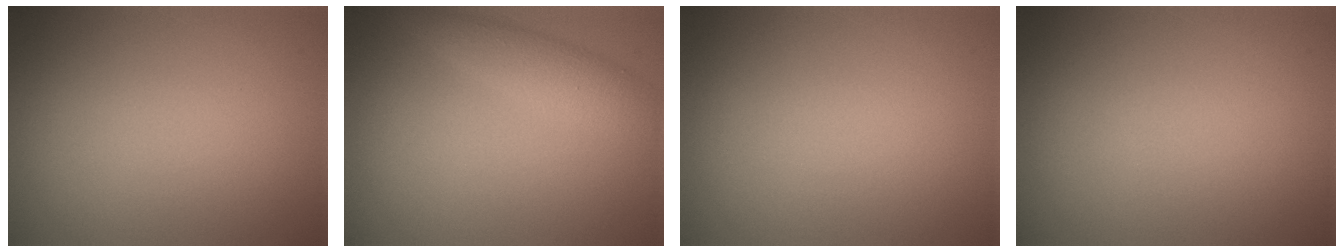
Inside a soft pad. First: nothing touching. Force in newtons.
{"total": 2.7, "press": 2.7, "slide": 0.0}
{"total": 0.0}
{"total": 0.0}